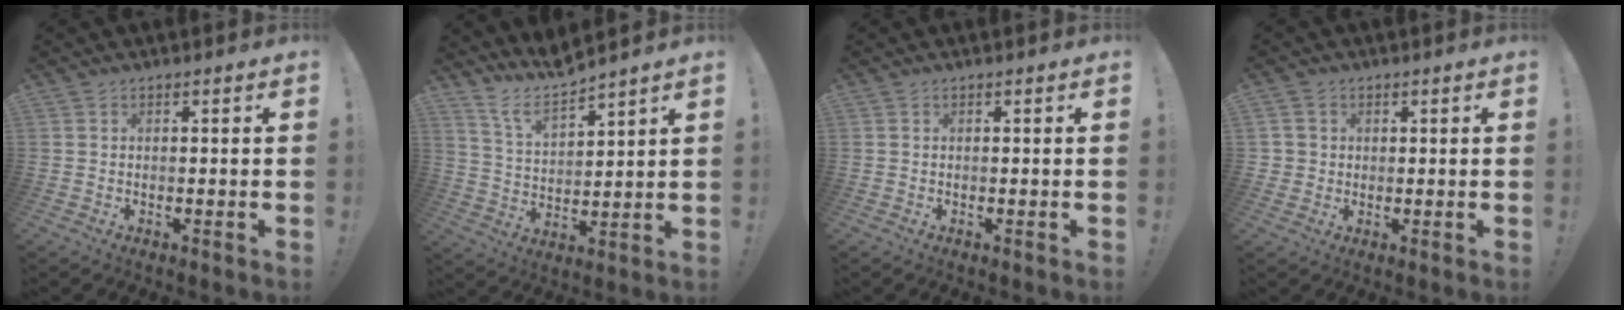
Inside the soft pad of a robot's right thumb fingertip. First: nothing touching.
{"total": 9.3, "force": [8.4, 1.8, 3.6], "torque": [-0.087, -0.060, 0.155]}
{"total": 0.0}
{"total": 3.2, "force": [0.8, 3.1, 0.6], "torque": [-0.009, 0.002, 0.015]}